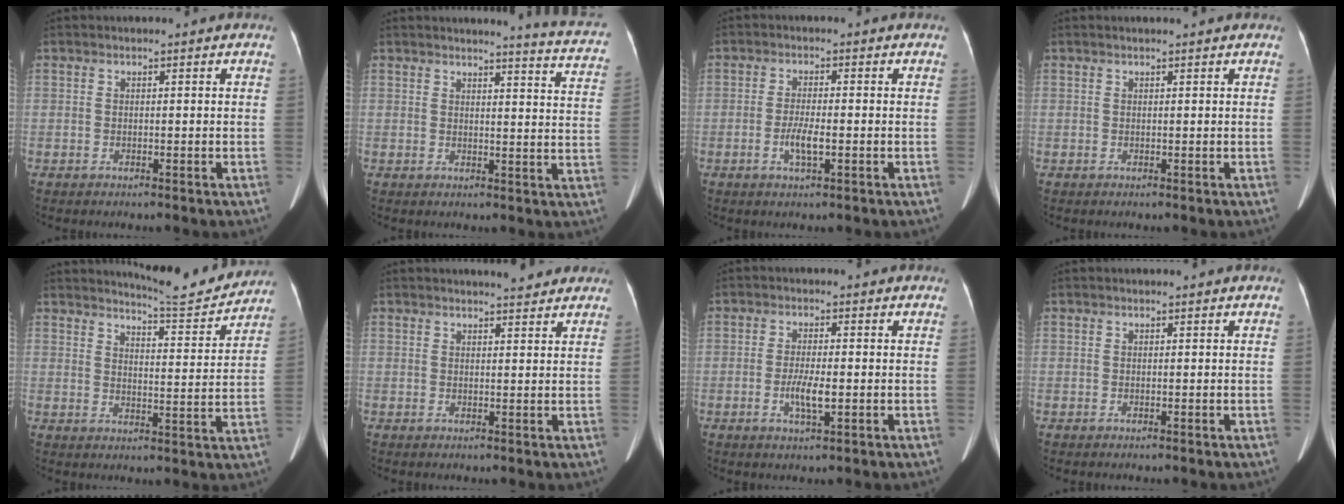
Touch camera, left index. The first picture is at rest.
{"total": 10.4, "force": [10.0, -0.9, 2.9], "torque": [-0.028, -0.073, 0.088]}
{"total": 3.3, "force": [-1.0, 0.6, 3.1], "torque": [-0.065, -0.002, -0.018]}
{"total": 1.9, "force": [1.7, 0.0, 0.8], "torque": [-0.011, 0.018, 0.023]}
{"total": 10.2, "force": [10.0, -0.2, 1.7], "torque": [-0.032, -0.022, 0.135]}
{"total": 4.2, "force": [3.9, 0.6, 1.4], "torque": [-0.020, 0.003, 0.045]}
{"total": 3.8, "force": [-0.9, 0.7, 3.6], "torque": [-0.073, -0.004, -0.014]}
{"total": 0.0}